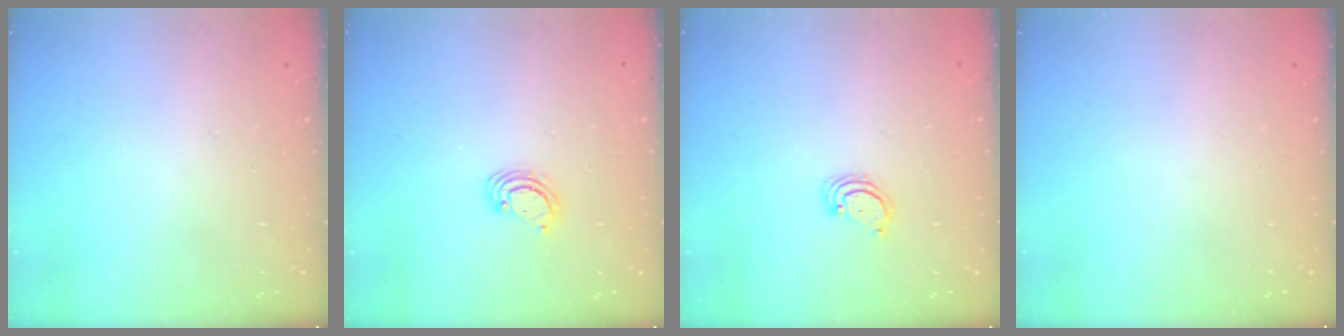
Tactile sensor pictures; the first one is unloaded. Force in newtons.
{"total": 2.4, "press": 2.4, "slide": 0.2}
{"total": 2.8, "press": 2.8, "slide": 0.2}
{"total": 0.0}